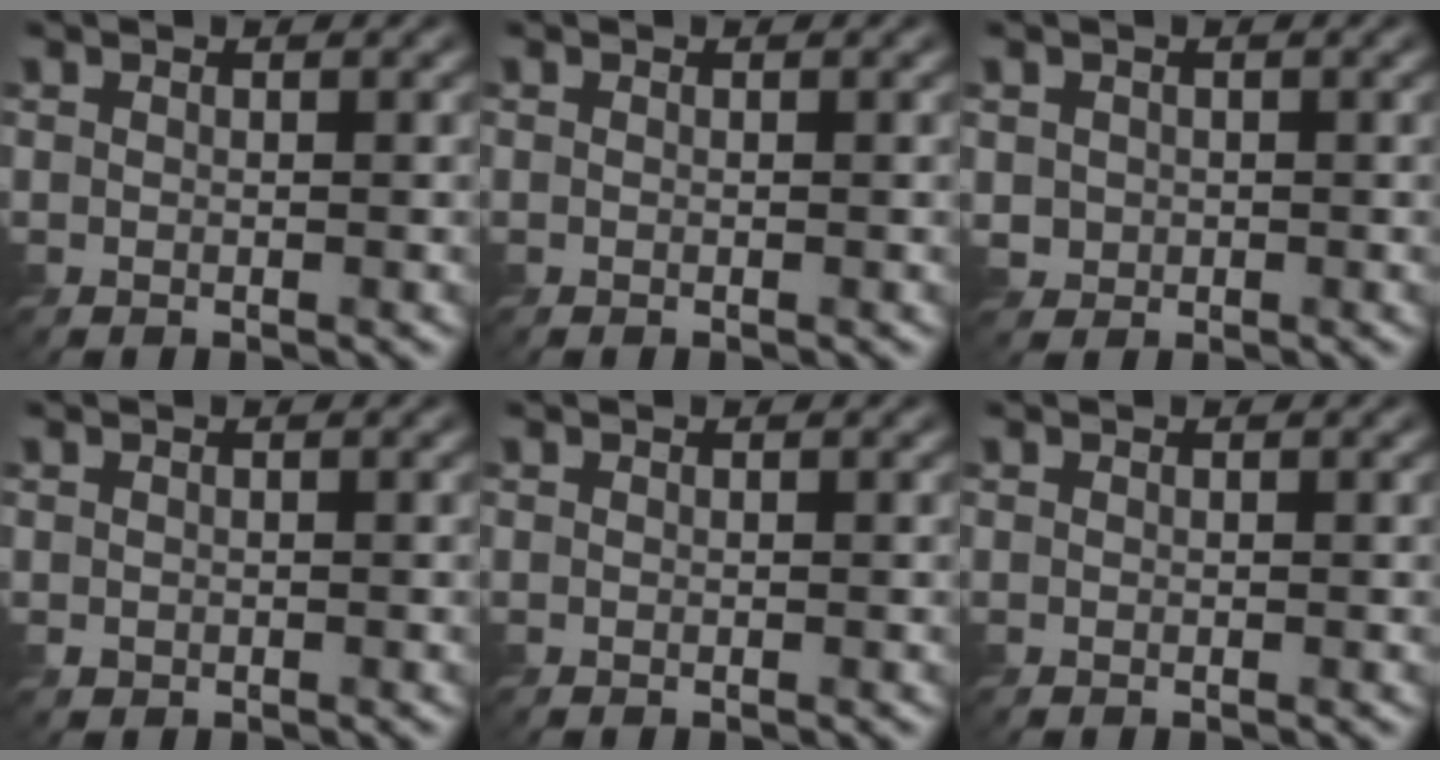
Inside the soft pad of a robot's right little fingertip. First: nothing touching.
{"total": 0.0}
{"total": 1.5, "force": [0.0, 1.4, 0.2], "torque": [-0.009, -0.005, 0.000]}
{"total": 0.6, "force": [0.1, 0.6, 0.1], "torque": [0.000, -0.002, 0.005]}
{"total": 0.0}
{"total": 0.0}